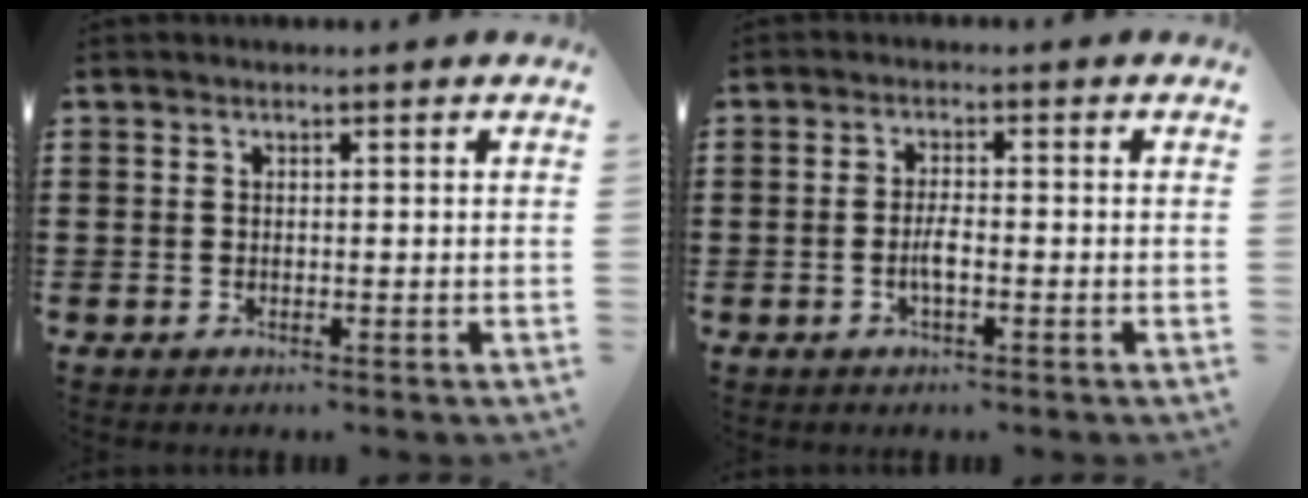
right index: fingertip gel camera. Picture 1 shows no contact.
{"total": 2.6, "force": [-0.8, 0.7, 2.4], "torque": [-0.058, -0.002, -0.019]}